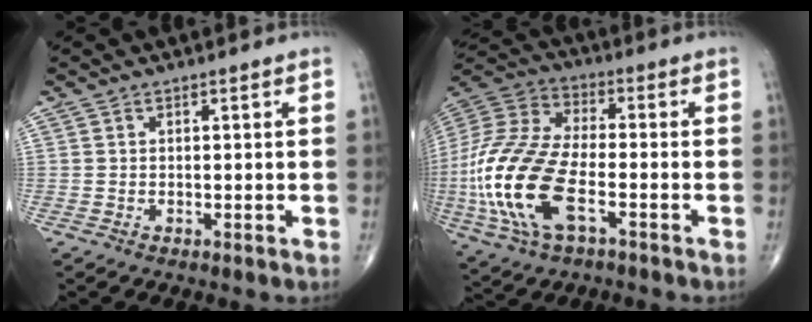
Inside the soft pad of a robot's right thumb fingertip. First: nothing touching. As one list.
[{"total": 21.9, "force": [-5.9, 10.3, 18.3], "torque": [-0.423, 0.010, -0.108]}]